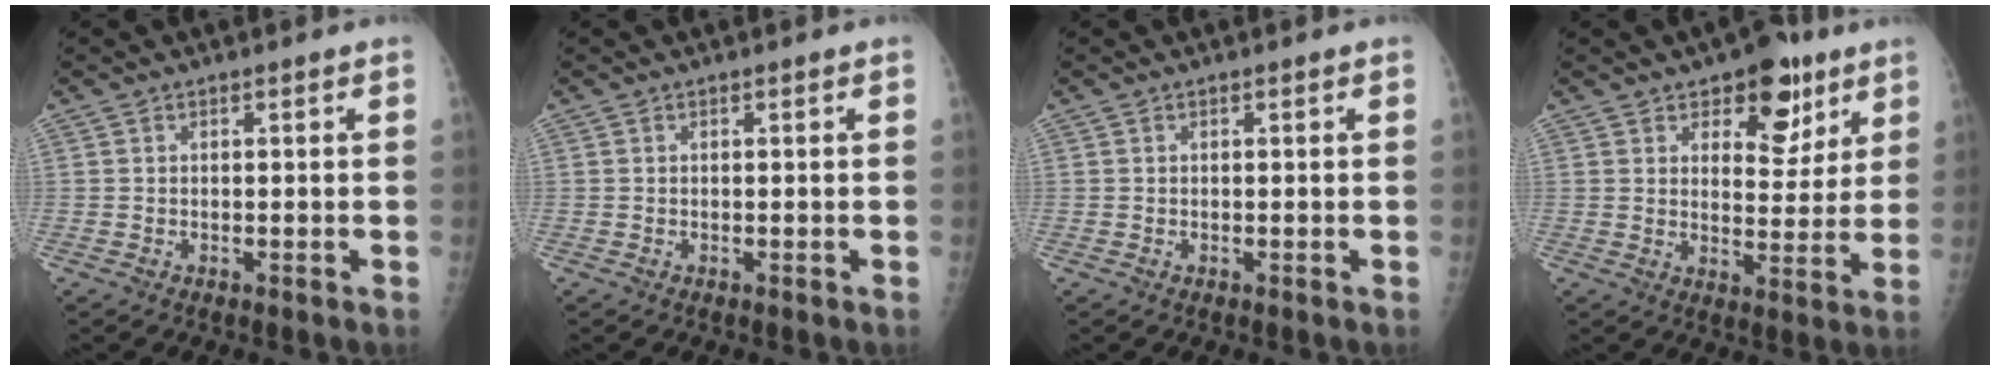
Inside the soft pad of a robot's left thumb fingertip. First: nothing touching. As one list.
[{"total": 0.0}, {"total": 0.0}, {"total": 11.1, "force": [6.3, 6.2, 6.6], "torque": [-0.048, -0.030, 0.090]}]